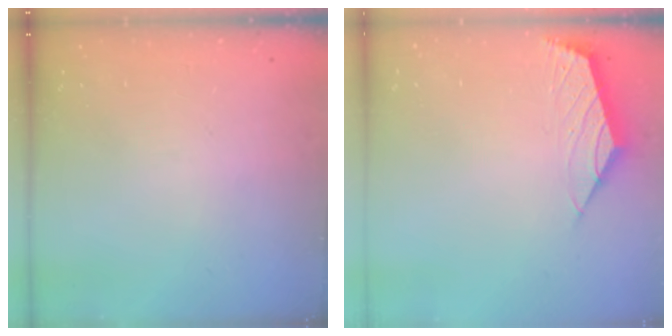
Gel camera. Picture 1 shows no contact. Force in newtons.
{"total": 2.3, "press": 2.3, "slide": 0.6}